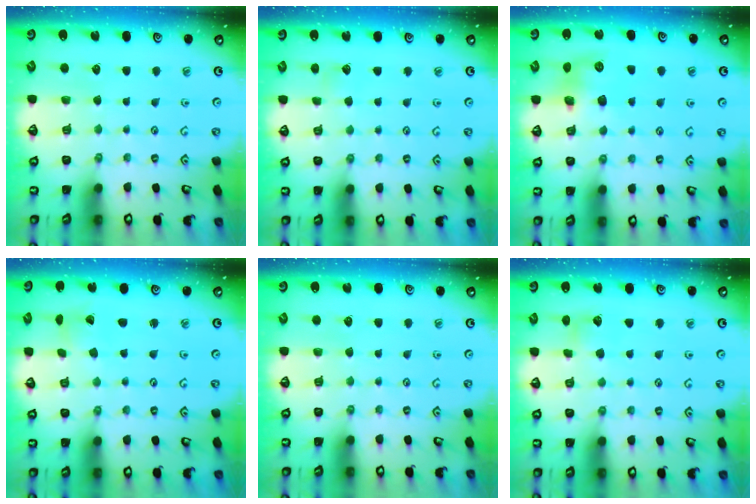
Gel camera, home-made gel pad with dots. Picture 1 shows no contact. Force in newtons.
{"total": 2.9, "press": 2.9, "slide": 0.4}
{"total": 8.3, "press": 8.3, "slide": 0.5}
{"total": 2.9, "press": 2.9, "slide": 0.3}
{"total": 0.0}
{"total": 5.1, "press": 5.1, "slide": 0.6}